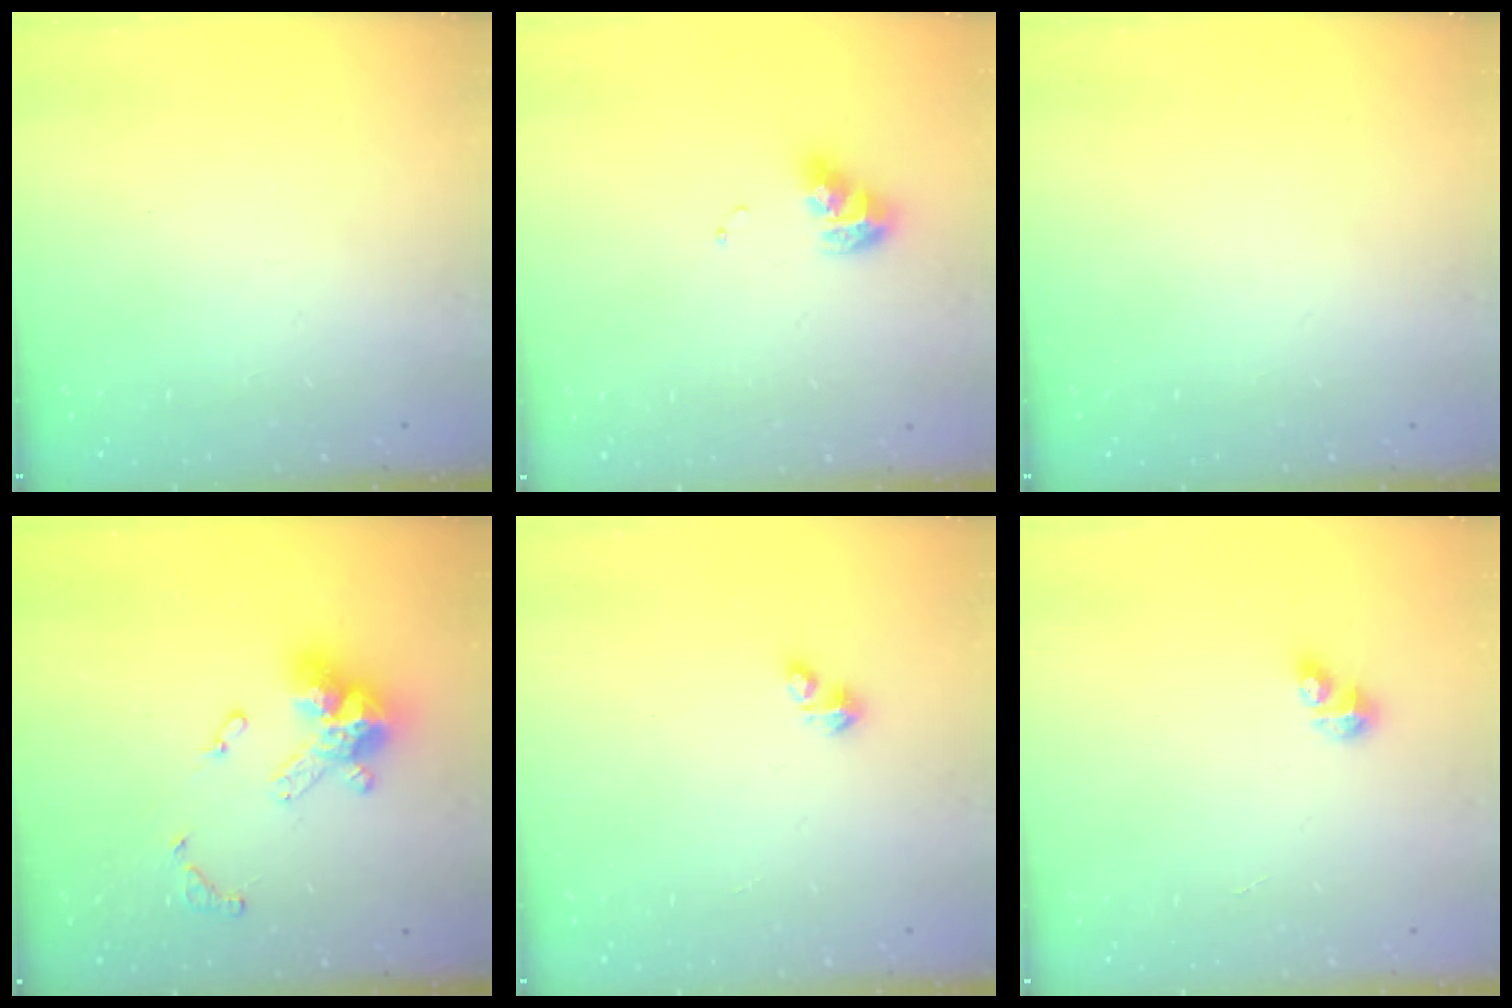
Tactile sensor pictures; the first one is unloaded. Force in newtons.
{"total": 10.1, "press": 10.1, "slide": 1.0}
{"total": 0.0}
{"total": 14.7, "press": 14.6, "slide": 1.6}
{"total": 1.1, "press": 1.1, "slide": 0.3}
{"total": 4.0, "press": 3.9, "slide": 0.5}